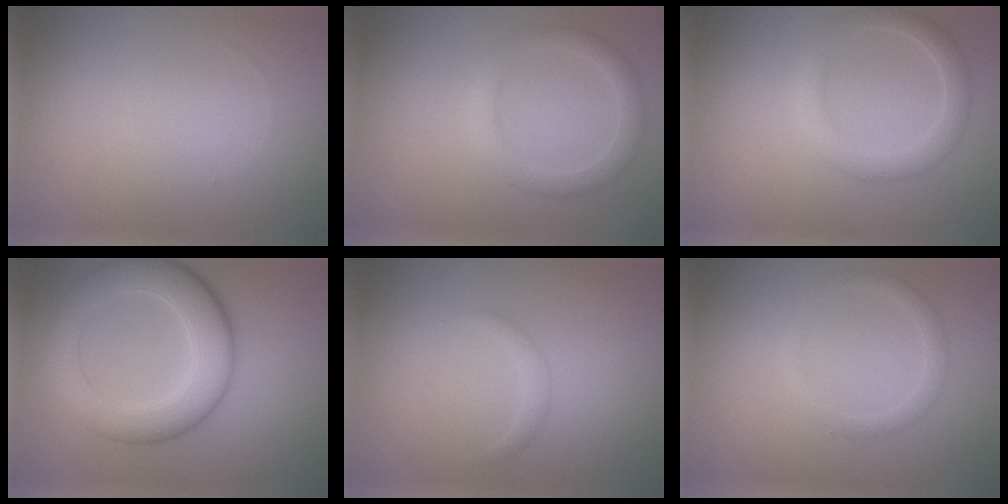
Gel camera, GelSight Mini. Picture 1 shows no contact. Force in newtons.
{"total": 2.5, "press": 2.5, "slide": 0.1}
{"total": 3.0, "press": 3.0, "slide": 0.2}
{"total": 7.0, "press": 7.0, "slide": 0.2}
{"total": 1.0, "press": 1.0, "slide": 0.2}
{"total": 1.5, "press": 1.5, "slide": 0.1}